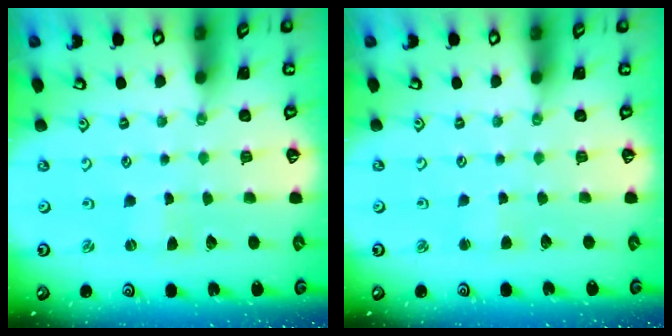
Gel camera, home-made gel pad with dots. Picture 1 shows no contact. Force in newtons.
{"total": 2.5, "press": 2.5, "slide": 0.4}